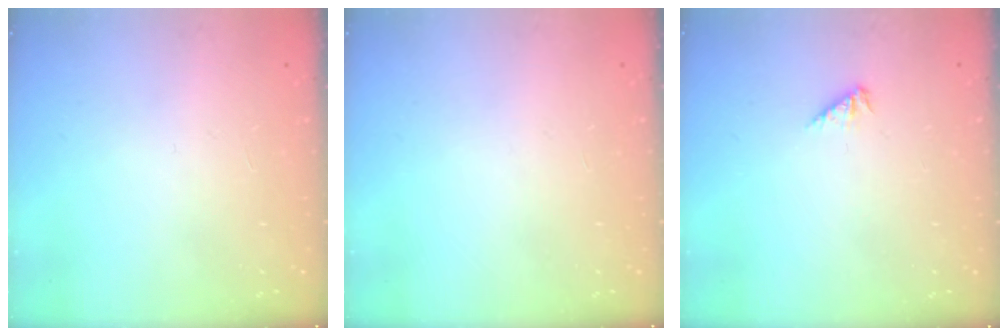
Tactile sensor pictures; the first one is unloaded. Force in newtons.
{"total": 0.0}
{"total": 1.9, "press": 1.9, "slide": 0.3}